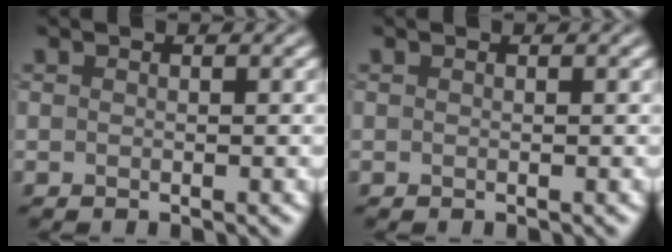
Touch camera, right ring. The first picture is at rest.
{"total": 0.0}